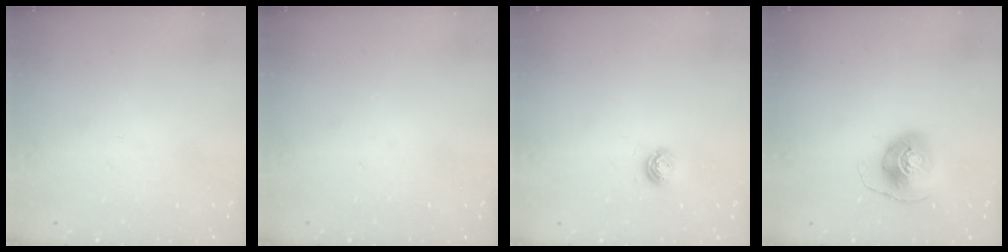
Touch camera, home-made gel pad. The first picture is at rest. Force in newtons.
{"total": 0.0}
{"total": 5.0, "press": 5.0, "slide": 0.6}
{"total": 8.4, "press": 8.3, "slide": 0.7}